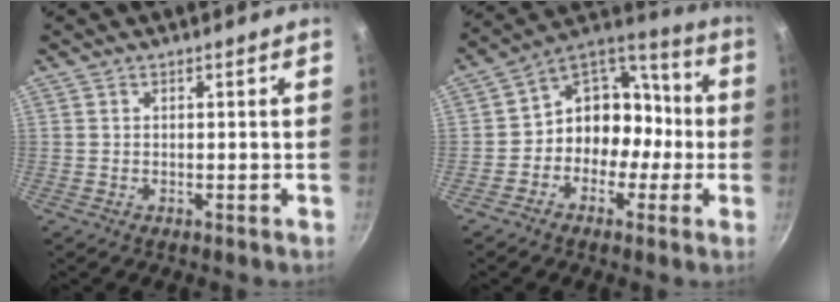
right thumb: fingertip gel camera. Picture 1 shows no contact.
{"total": 12.9, "force": [-2.7, 10.7, 6.6], "torque": [-0.041, 0.067, -0.060]}